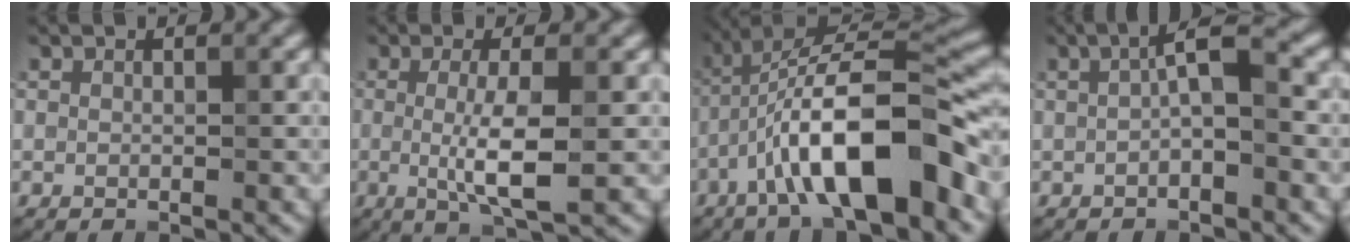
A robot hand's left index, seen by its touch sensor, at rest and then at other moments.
{"total": 4.8, "force": [-0.3, 0.9, 4.7], "torque": [-0.088, -0.010, -0.004]}
{"total": 11.8, "force": [-4.5, 3.4, 10.3], "torque": [-0.174, 0.016, -0.082]}
{"total": 3.1, "force": [-0.1, 0.6, 3.0], "torque": [-0.052, 0.011, -0.008]}